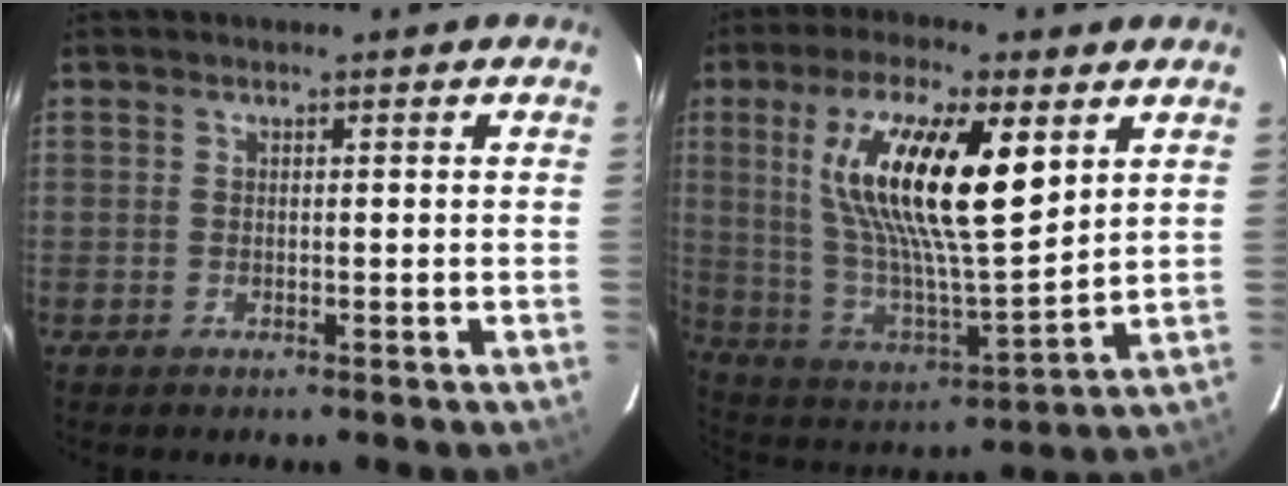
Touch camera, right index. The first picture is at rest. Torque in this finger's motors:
{"motor_torque": [1.34, 0.10, 1.06, 0.21]}